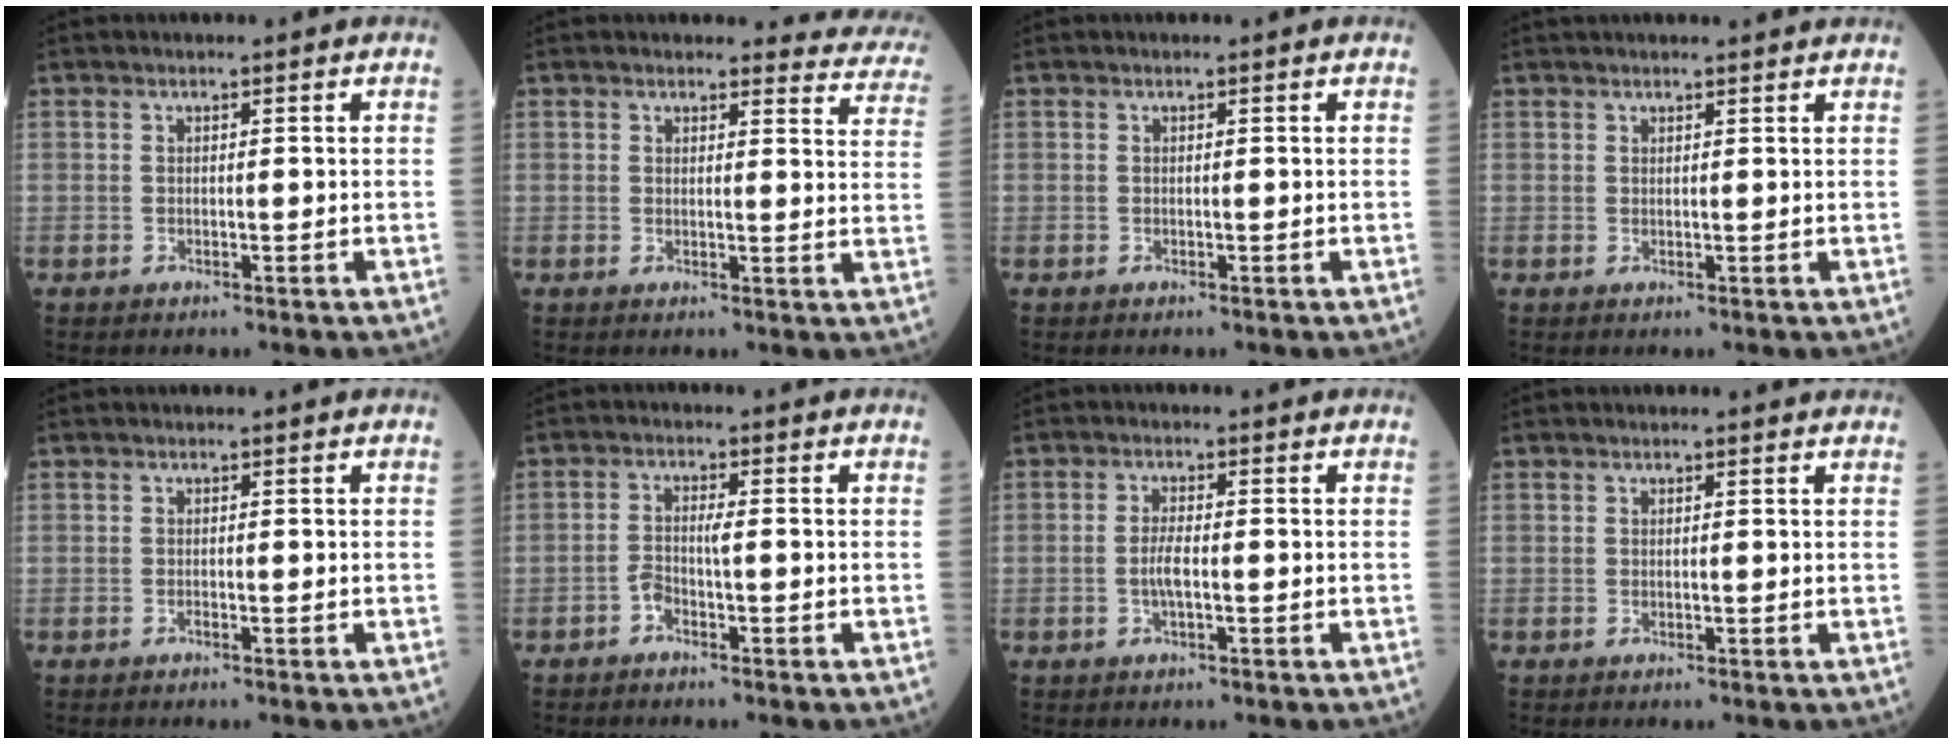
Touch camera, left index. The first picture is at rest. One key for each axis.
{"total": 8.6, "fx": 8.3, "fy": 2.0, "fz": -0.5, "tx": 0.051, "ty": -0.052, "tz": 0.046}
{"total": 0.0}
{"total": 3.7, "fx": 3.6, "fy": 0.1, "fz": 1.0, "tx": -0.010, "ty": 0.024, "tz": 0.043}
{"total": 0.0}
{"total": 2.3, "fx": -1.0, "fy": 0.5, "fz": 1.9, "tx": -0.038, "ty": 0.006, "tz": -0.019}
{"total": 2.7, "fx": -0.6, "fy": 0.5, "fz": 2.5, "tx": -0.057, "ty": 0.000, "tz": -0.014}
{"total": 0.5, "fx": 0.5, "fy": 0.1, "fz": 0.0, "tx": -0.006, "ty": -0.006, "tz": -0.005}